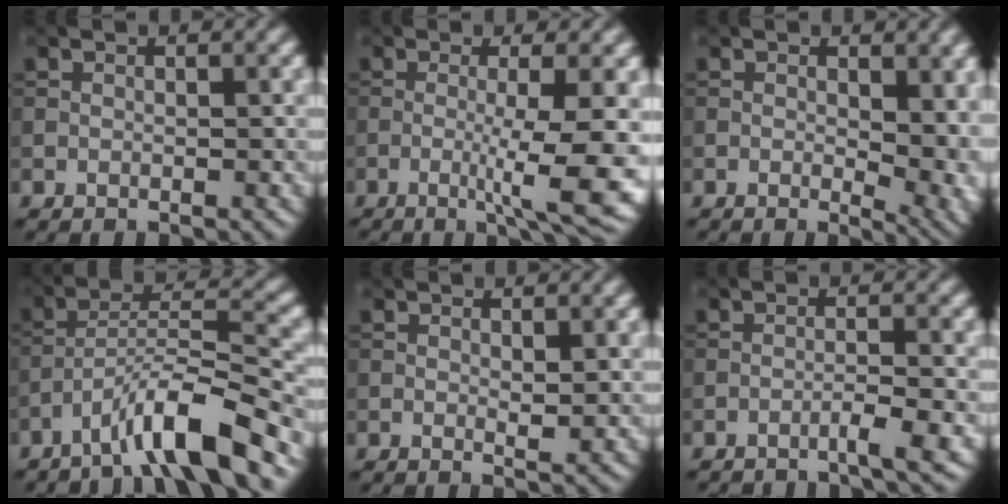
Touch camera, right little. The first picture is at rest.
{"total": 8.2, "force": [-1.7, 1.3, 7.9], "torque": [-0.119, -0.012, -0.026]}
{"total": 6.5, "force": [0.2, 3.4, 5.6], "torque": [-0.070, -0.011, 0.007]}
{"total": 7.7, "force": [-5.2, 1.1, 5.5], "torque": [-0.091, 0.017, -0.093]}
{"total": 1.2, "force": [0.4, 0.3, 1.1], "torque": [-0.015, -0.006, 0.006]}
{"total": 2.2, "force": [-1.3, 0.2, 1.8], "torque": [-0.019, 0.008, -0.034]}